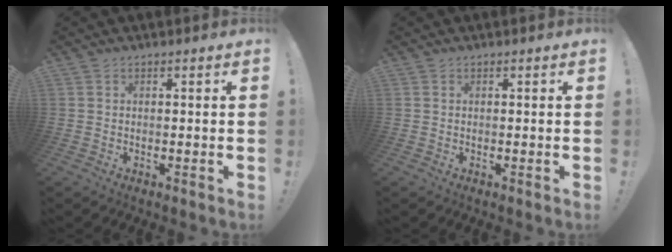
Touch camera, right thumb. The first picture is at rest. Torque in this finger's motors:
{"motor_torque": [0.00, 0.00, -0.04, 0.06, 0.02]}